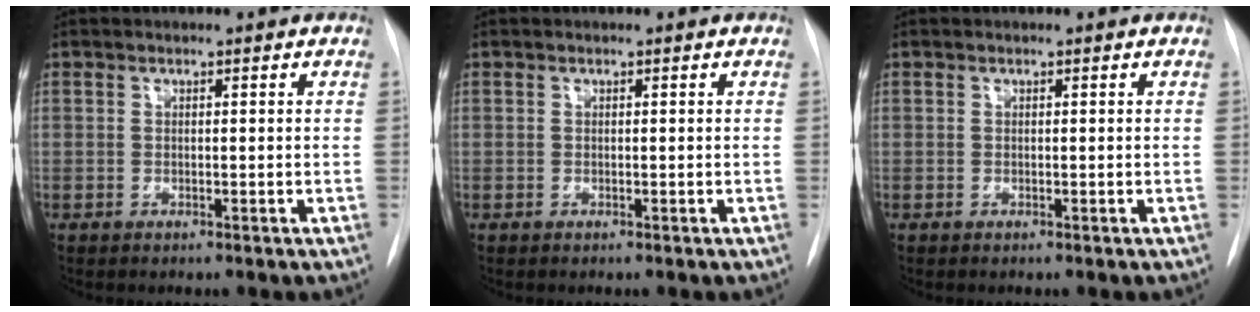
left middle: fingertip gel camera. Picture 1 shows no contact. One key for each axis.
{"total": 0.0}
{"total": 0.0}